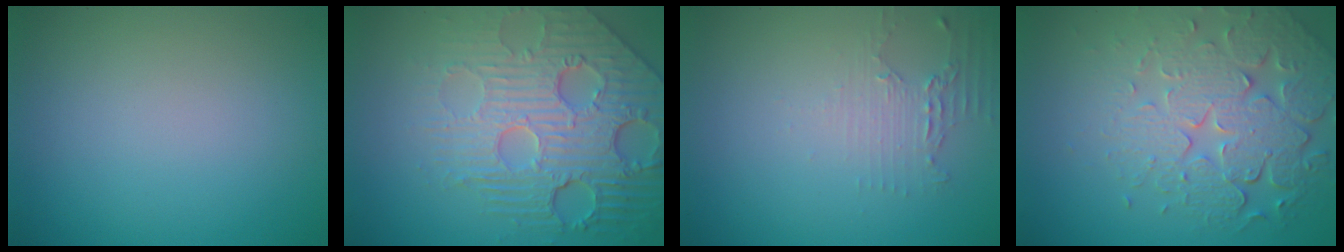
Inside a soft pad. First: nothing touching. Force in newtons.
{"total": 8.2, "press": 5.8, "slide": 5.9}
{"total": 2.2, "press": 1.6, "slide": 1.5}
{"total": 7.4, "press": 5.4, "slide": 5.1}